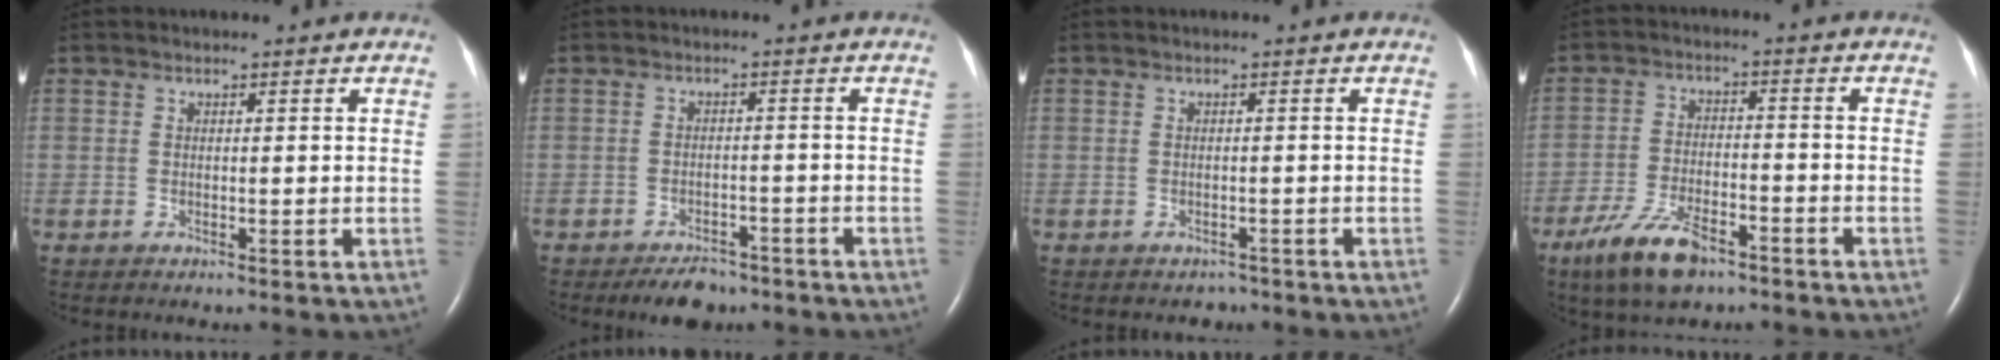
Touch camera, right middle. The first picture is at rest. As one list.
[{"total": 4.6, "force": [-3.7, 2.1, 1.8], "torque": [-0.032, 0.000, -0.053]}, {"total": 1.2, "force": [-1.0, 0.8, -0.1], "torque": [-0.003, 0.001, -0.014]}, {"total": 9.0, "force": [-6.1, 3.1, 5.8], "torque": [-0.125, -0.012, -0.111]}]